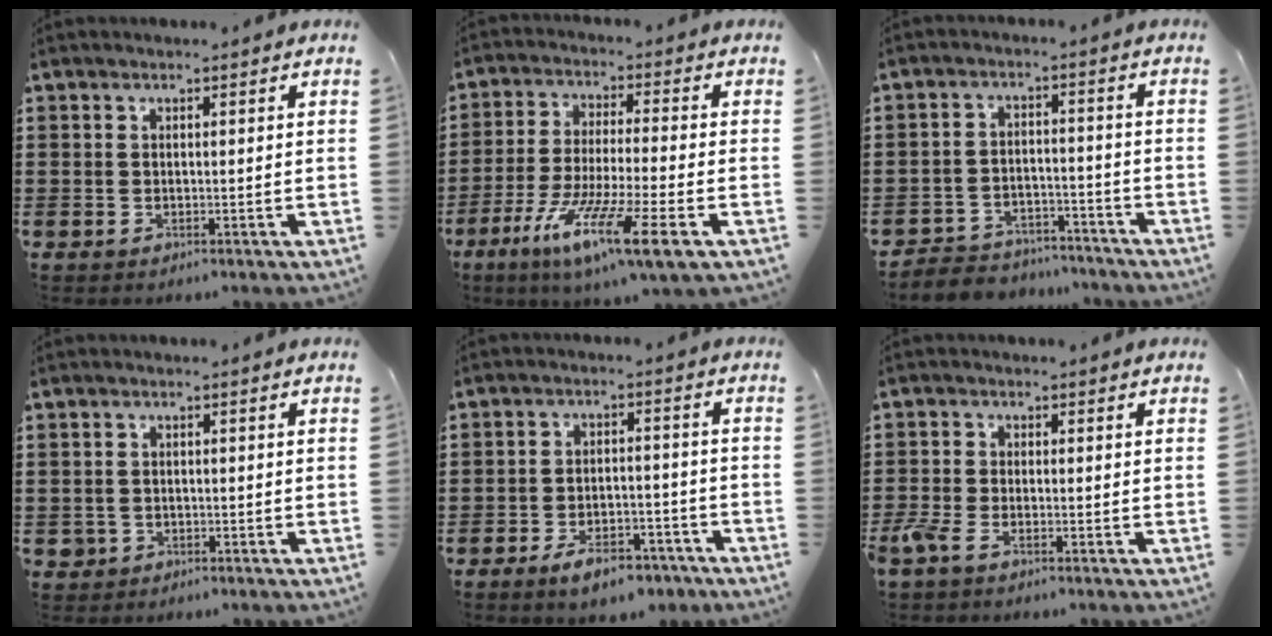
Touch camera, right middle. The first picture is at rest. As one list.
[{"total": 11.8, "force": [-7.1, 0.8, 9.3], "torque": [-0.188, -0.009, -0.137]}, {"total": 4.1, "force": [-4.0, 1.0, -0.3], "torque": [-0.002, 0.007, -0.087]}, {"total": 1.0, "force": [-0.6, 0.9, 0.1], "torque": [-0.005, 0.003, -0.014]}, {"total": 6.1, "force": [-4.8, 1.9, 3.2], "torque": [-0.053, 0.012, -0.087]}, {"total": 2.3, "force": [-1.6, 0.8, 1.6], "torque": [-0.056, -0.009, -0.038]}]